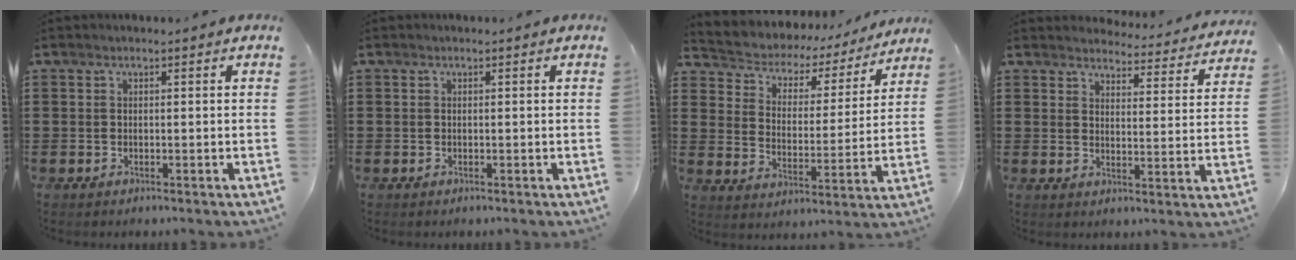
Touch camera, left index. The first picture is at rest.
{"total": 0.0}
{"total": 3.8, "force": [3.4, 1.6, 0.4], "torque": [-0.033, -0.027, 0.048]}
{"total": 4.2, "force": [4.2, 0.2, 0.3], "torque": [-0.018, -0.033, 0.071]}